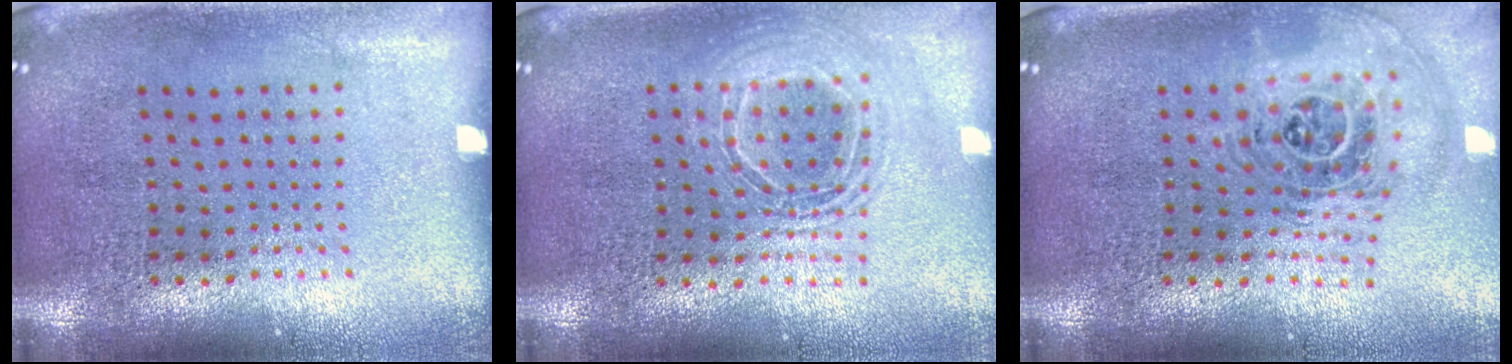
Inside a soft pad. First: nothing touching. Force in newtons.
{"total": 1.7, "press": 1.4, "slide": 0.9}
{"total": 1.7, "press": 1.4, "slide": 0.9}